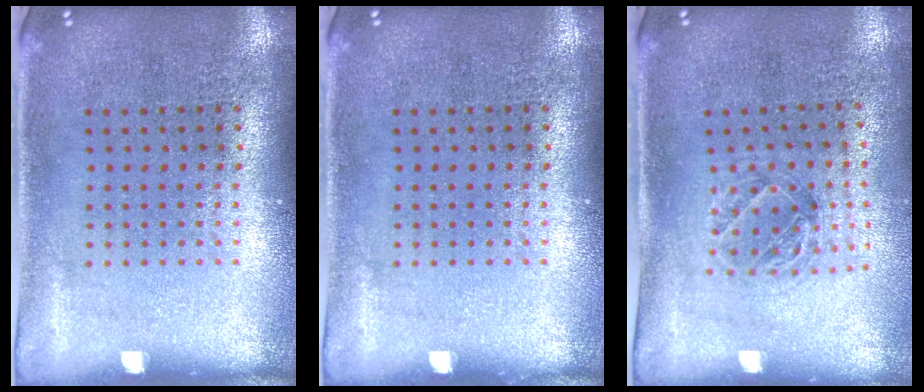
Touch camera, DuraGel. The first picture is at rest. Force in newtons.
{"total": 0.0}
{"total": 1.1, "press": 1.1, "slide": 0.2}